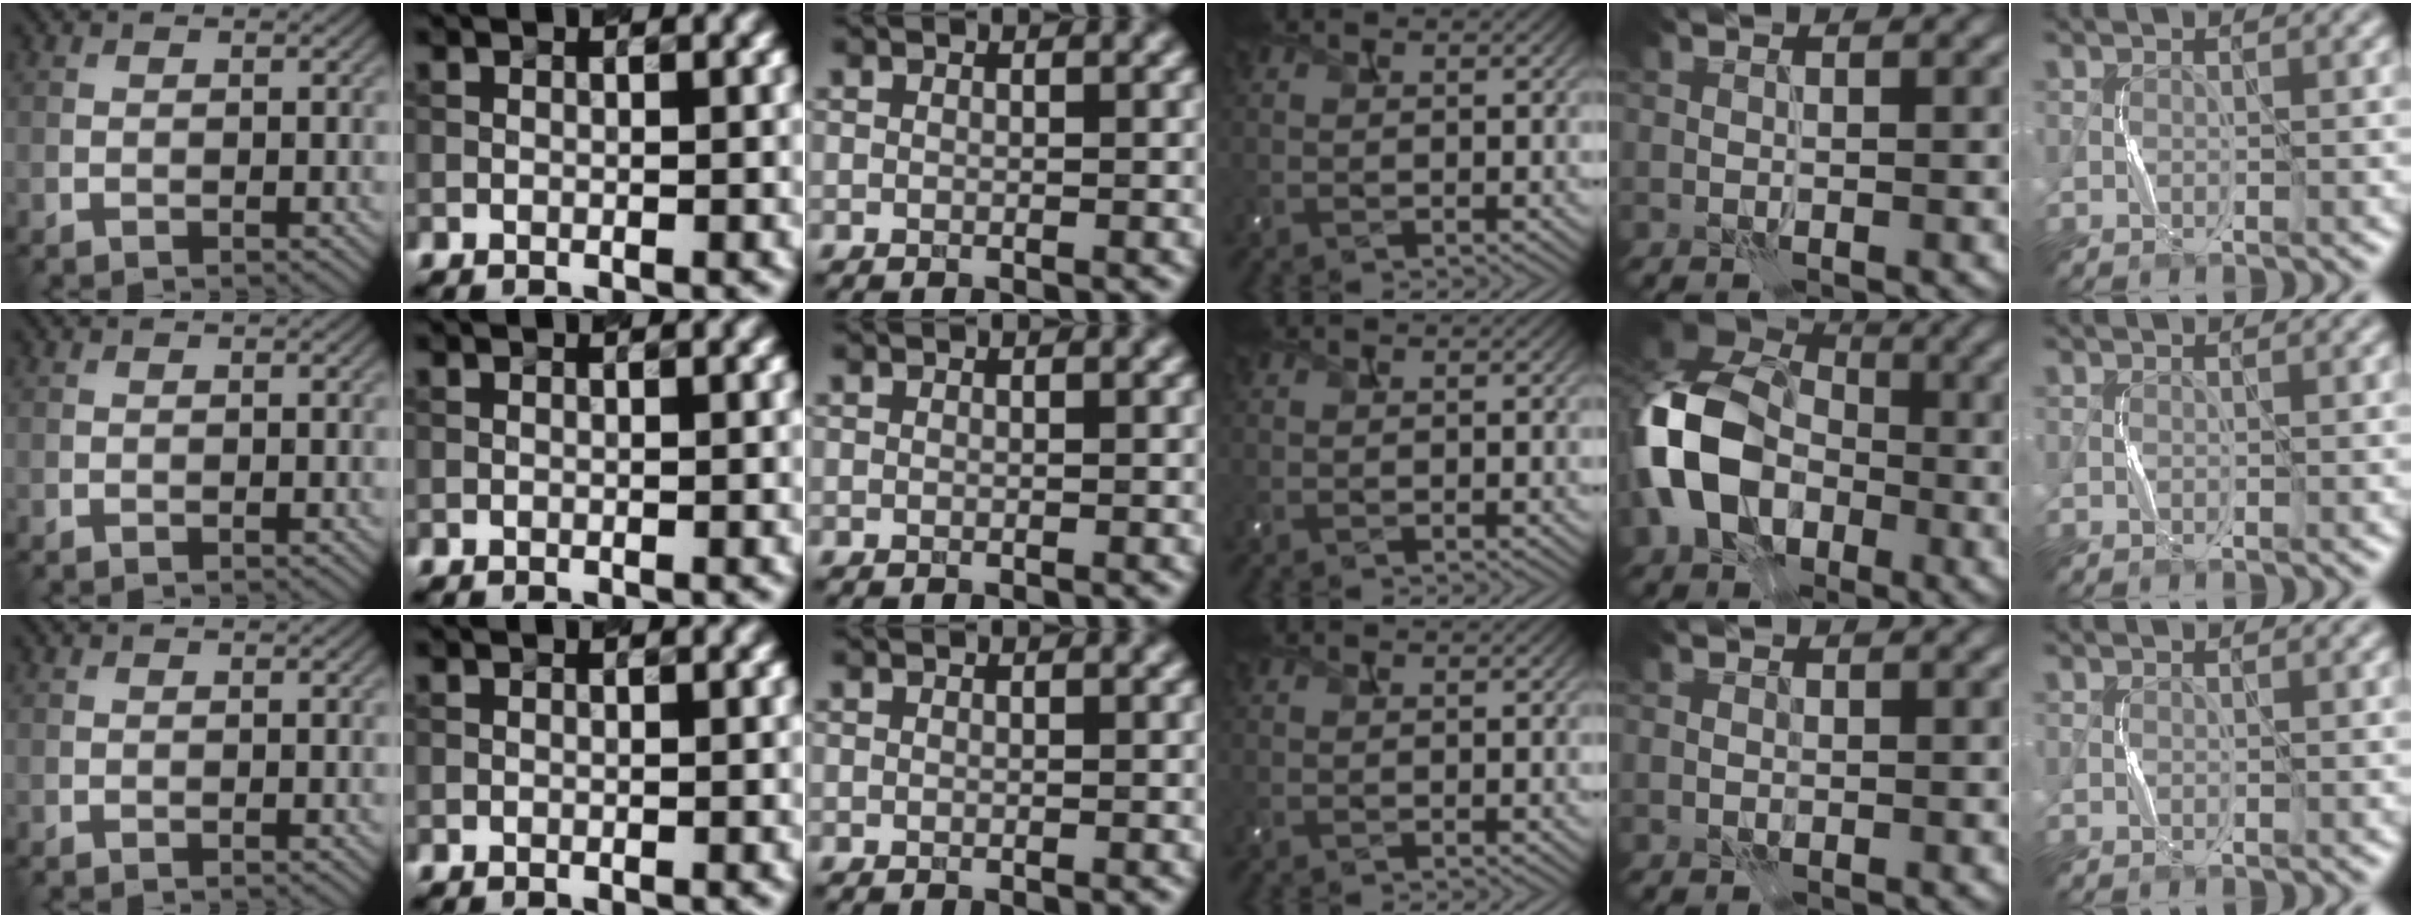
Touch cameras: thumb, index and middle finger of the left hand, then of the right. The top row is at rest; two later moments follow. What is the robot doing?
{"motion": "press", "object": "camera"}